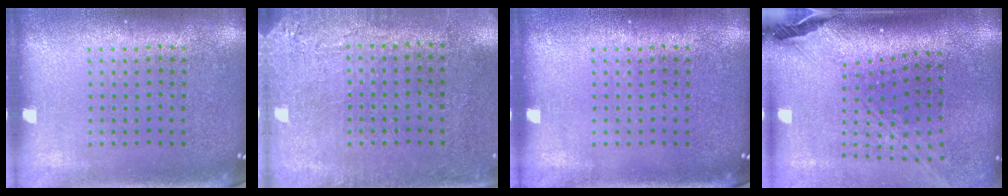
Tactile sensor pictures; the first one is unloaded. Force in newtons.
{"total": 2.8, "press": 2.4, "slide": 1.6}
{"total": 0.0}
{"total": 2.8, "press": 2.1, "slide": 1.9}